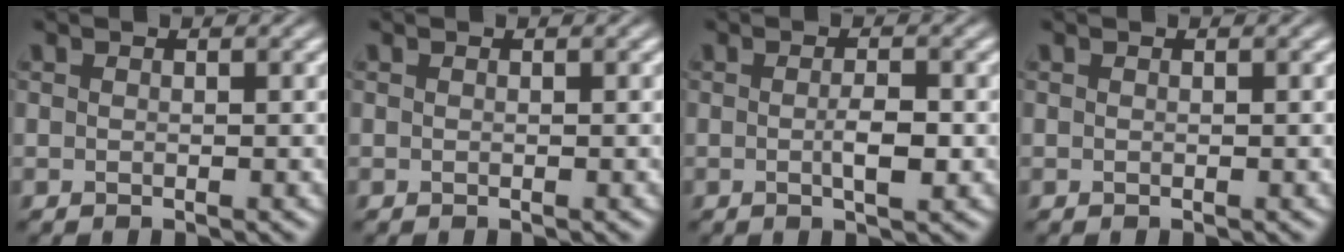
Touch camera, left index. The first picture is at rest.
{"total": 0.0}
{"total": 2.4, "force": [-0.3, 0.6, 2.3], "torque": [-0.041, -0.003, -0.006]}
{"total": 0.0}